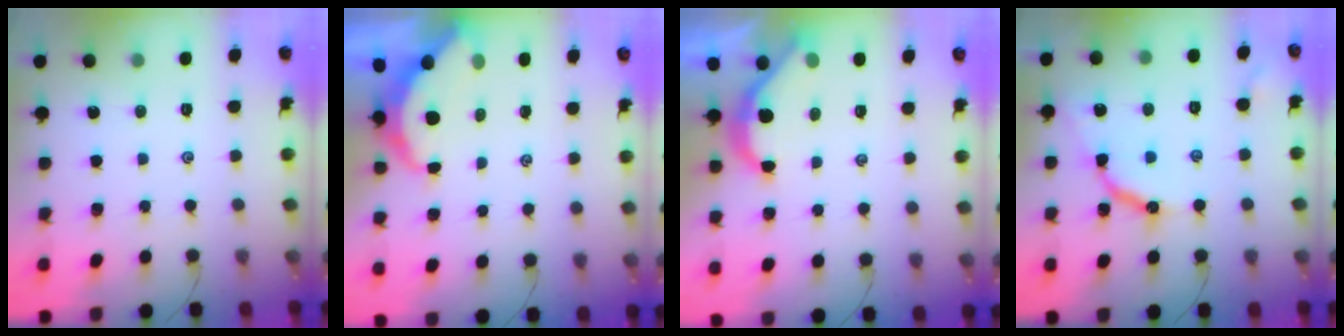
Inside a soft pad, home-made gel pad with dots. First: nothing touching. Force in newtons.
{"total": 6.5, "press": 6.4, "slide": 1.0}
{"total": 5.3, "press": 5.3, "slide": 0.2}
{"total": 9.3, "press": 9.3, "slide": 0.8}